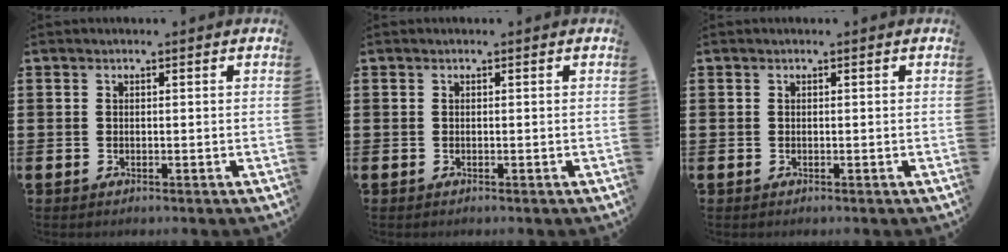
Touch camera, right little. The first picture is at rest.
{"total": 0.0}
{"total": 0.0}